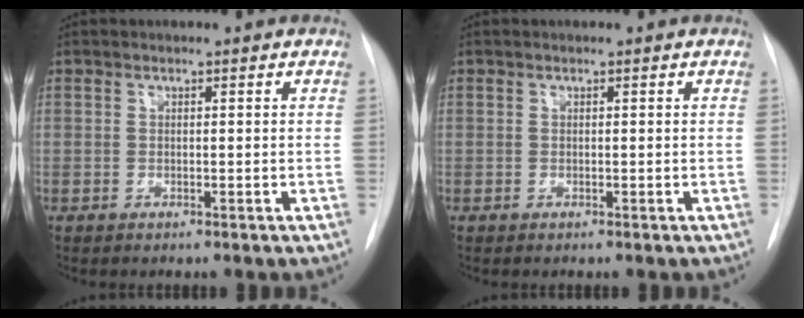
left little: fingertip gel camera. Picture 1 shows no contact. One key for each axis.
{"total": 0.0}